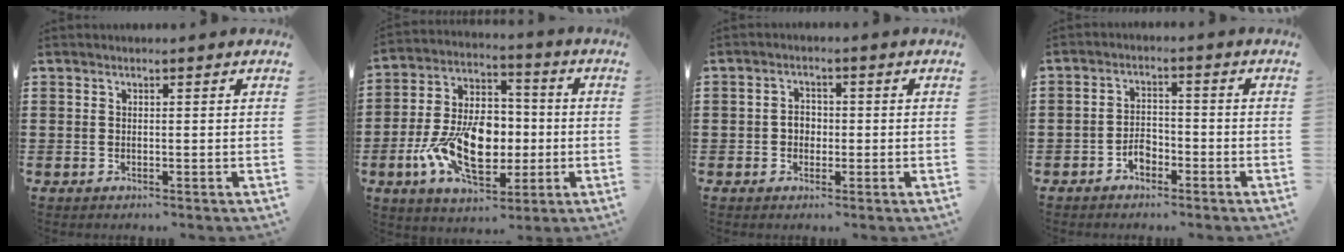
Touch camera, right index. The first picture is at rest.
{"total": 13.3, "force": [-3.0, 8.1, 10.2], "torque": [-0.218, 0.003, -0.052]}
{"total": 2.4, "force": [-0.4, 2.0, 1.3], "torque": [-0.029, 0.006, -0.010]}
{"total": 3.0, "force": [-2.0, 1.9, 1.3], "torque": [-0.026, 0.007, -0.040]}